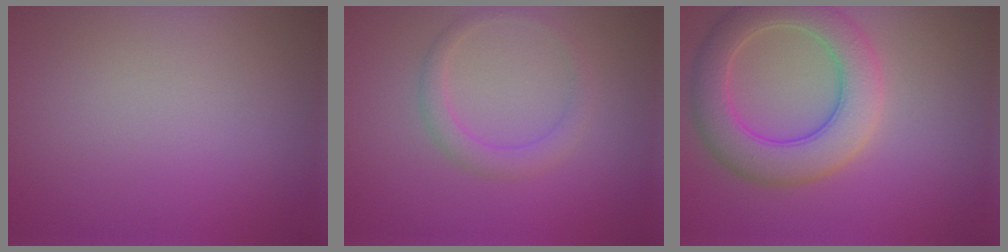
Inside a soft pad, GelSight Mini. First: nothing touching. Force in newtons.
{"total": 2.0, "press": 2.0, "slide": 0.1}
{"total": 6.1, "press": 6.1, "slide": 0.4}